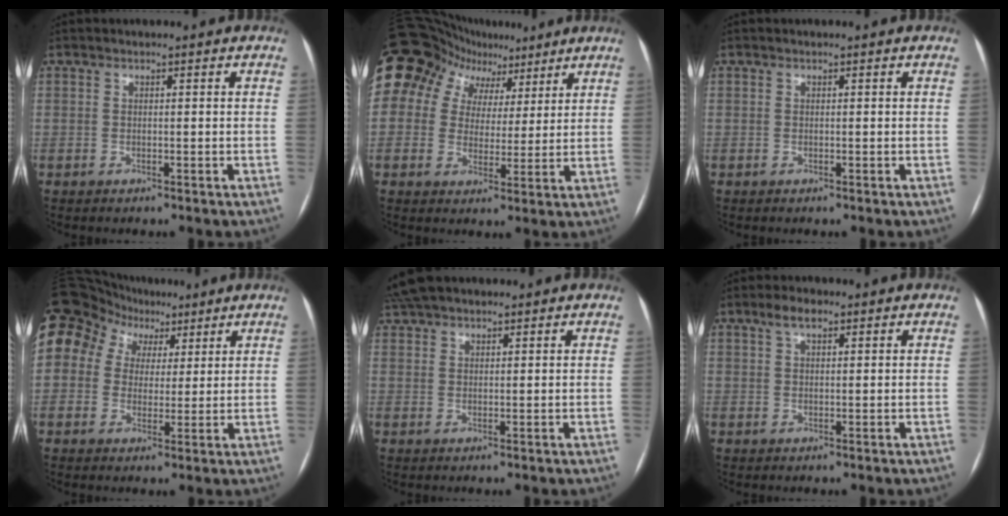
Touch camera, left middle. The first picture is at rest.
{"total": 11.8, "force": [7.2, 8.7, 3.5], "torque": [-0.063, 0.045, 0.110]}
{"total": 0.0}
{"total": 21.6, "force": [10.5, 17.0, 8.3], "torque": [-0.257, 0.097, 0.199]}
{"total": 6.5, "force": [5.6, 2.0, 2.8], "torque": [-0.054, 0.039, 0.104]}
{"total": 3.0, "force": [1.9, 1.1, 2.0], "torque": [-0.043, 0.012, 0.036]}